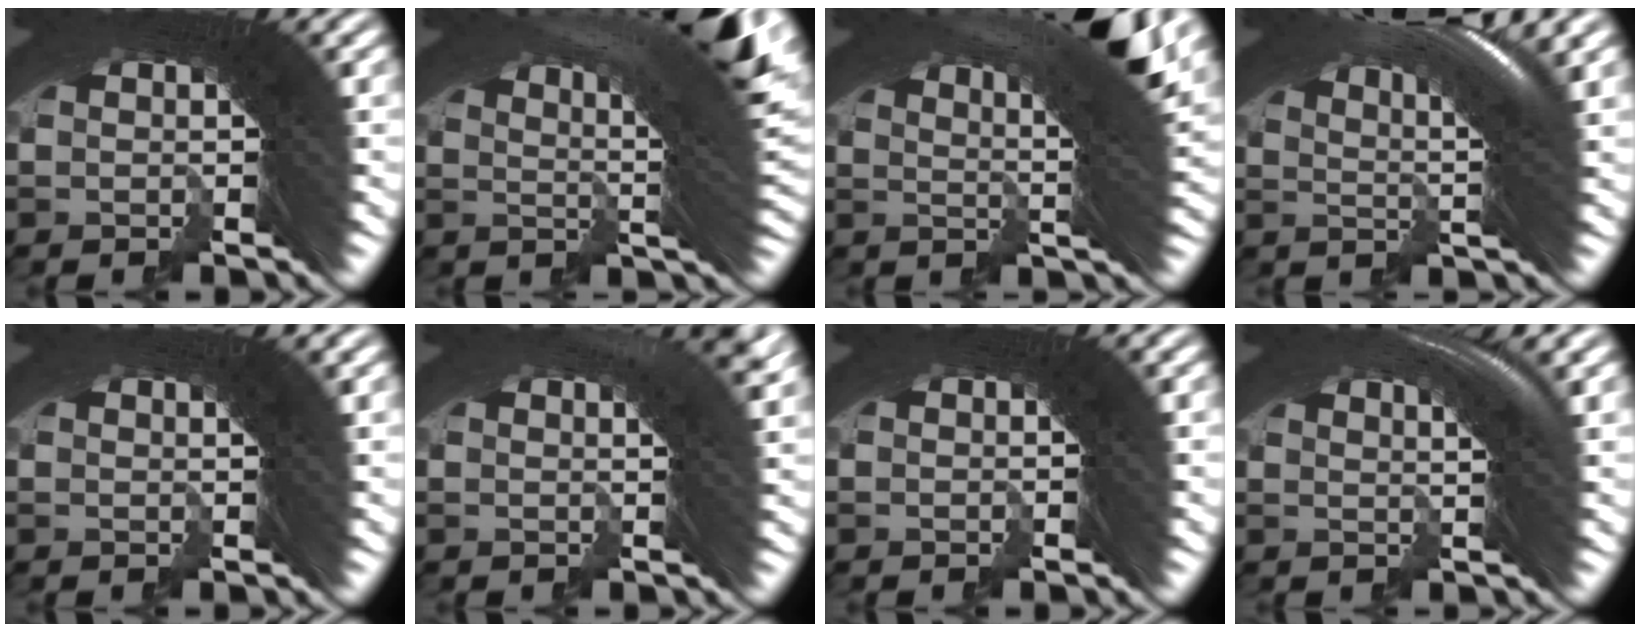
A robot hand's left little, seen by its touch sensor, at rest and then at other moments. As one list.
[{"total": 12.8, "force": [5.4, 5.0, 10.5], "torque": [-0.146, 0.033, 0.059]}, {"total": 11.8, "force": [5.7, 4.3, 9.4], "torque": [-0.139, 0.031, 0.066]}, {"total": 10.4, "force": [4.5, 4.1, 8.5], "torque": [-0.144, 0.020, 0.050]}, {"total": 2.0, "force": [1.3, -0.5, 1.4], "torque": [-0.025, 0.010, 0.020]}, {"total": 4.2, "force": [1.9, 1.0, 3.6], "torque": [-0.042, 0.014, 0.023]}, {"total": 0.0}, {"total": 4.4, "force": [2.2, 1.0, 3.6], "torque": [-0.068, 0.005, 0.029]}]